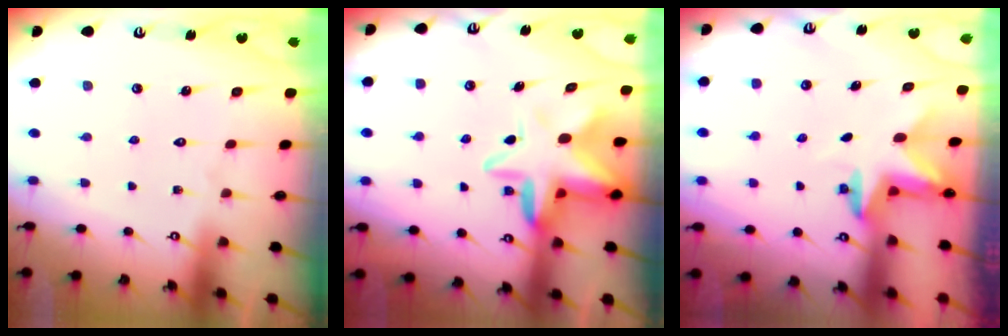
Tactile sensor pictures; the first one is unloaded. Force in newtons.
{"total": 7.8, "press": 7.7, "slide": 1.3}
{"total": 2.4, "press": 2.4, "slide": 0.4}